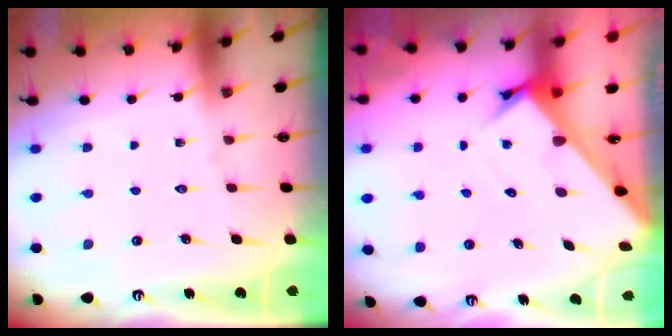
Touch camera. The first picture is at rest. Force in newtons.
{"total": 3.4, "press": 3.4, "slide": 0.1}